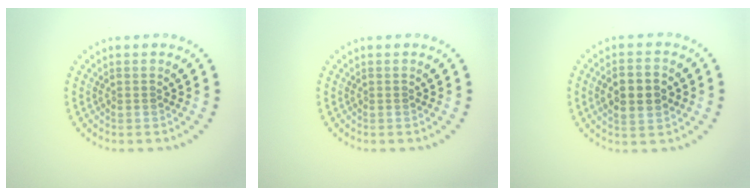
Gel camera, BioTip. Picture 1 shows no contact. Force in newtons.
{"total": 0.0}
{"total": 3.7, "press": 3.7, "slide": 0.2}